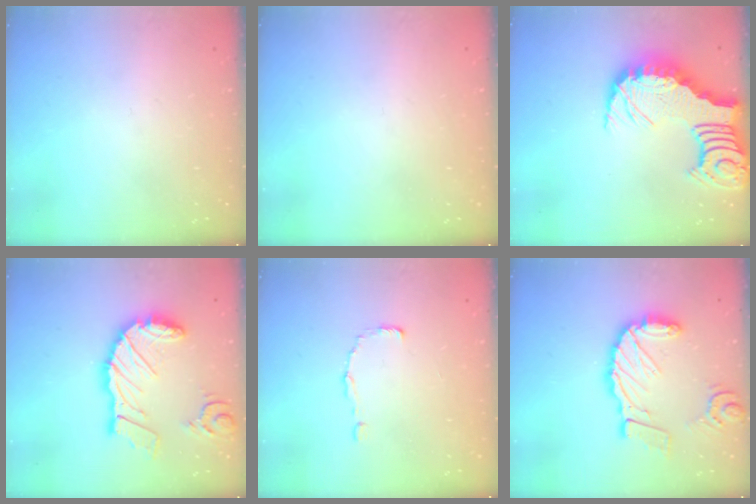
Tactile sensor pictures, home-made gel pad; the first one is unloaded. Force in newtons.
{"total": 0.0}
{"total": 10.0, "press": 9.9, "slide": 1.3}
{"total": 18.9, "press": 18.7, "slide": 2.6}
{"total": 0.6, "press": 0.6, "slide": 0.0}
{"total": 14.2, "press": 14.2, "slide": 1.5}